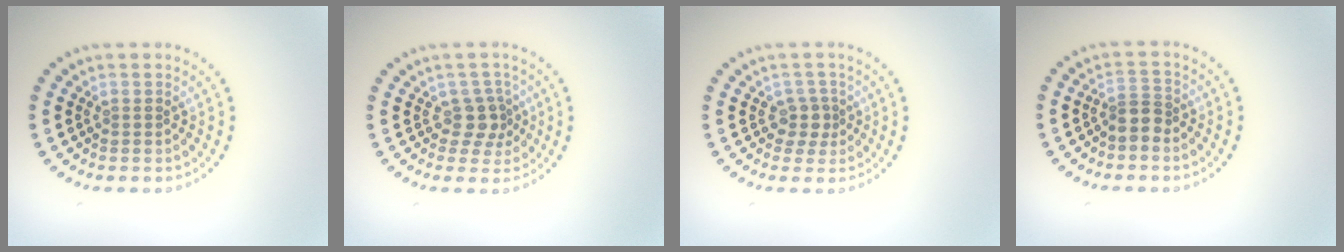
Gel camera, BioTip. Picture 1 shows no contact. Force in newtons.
{"total": 2.4, "press": 1.8, "slide": 1.6}
{"total": 1.8, "press": 1.4, "slide": 1.1}
{"total": 2.0, "press": 1.7, "slide": 1.1}